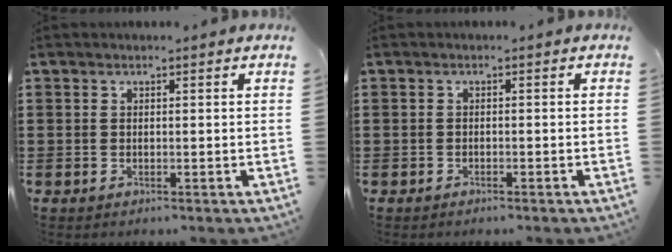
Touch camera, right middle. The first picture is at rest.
{"total": 0.7, "force": [-0.6, 0.2, 0.1], "torque": [-0.003, 0.000, -0.014]}